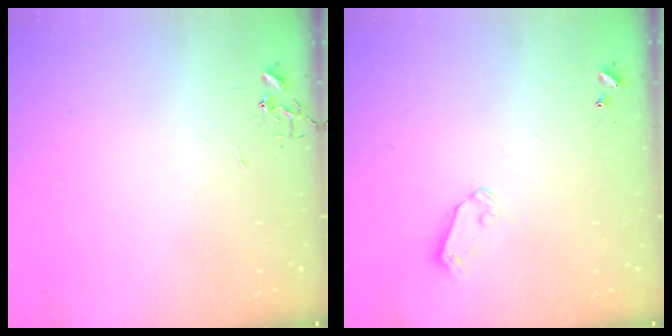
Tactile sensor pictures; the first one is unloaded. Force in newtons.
{"total": 4.8, "press": 4.8, "slide": 0.5}